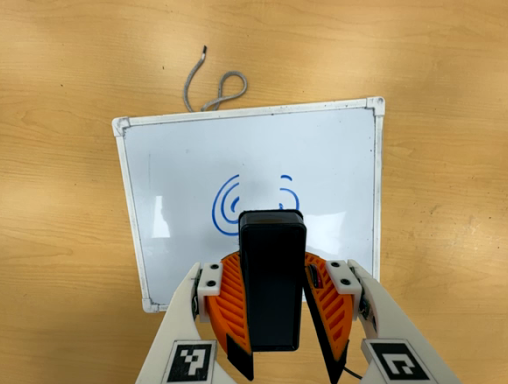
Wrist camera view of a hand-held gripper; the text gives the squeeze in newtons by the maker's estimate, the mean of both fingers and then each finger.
{"total": 9.2, "left": 9.0, "right": 9.4}